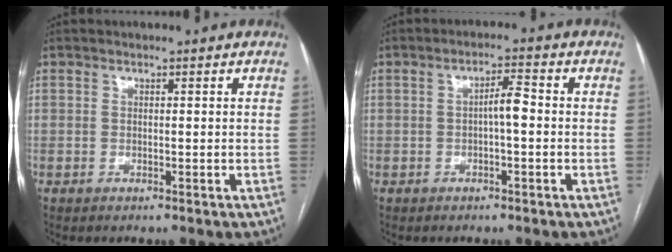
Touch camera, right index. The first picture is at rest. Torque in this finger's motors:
{"motor_torque": [0.51, 0.04, 0.08, 0.06]}